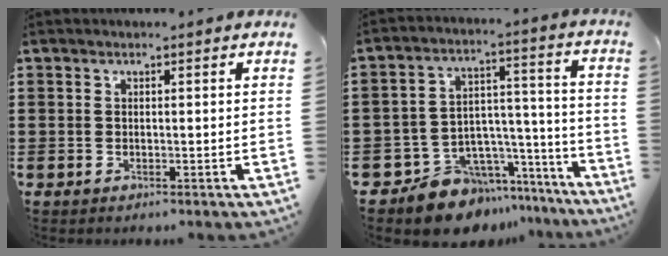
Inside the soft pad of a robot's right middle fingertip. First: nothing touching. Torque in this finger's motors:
{"motor_torque": [1.14, -1.00, 0.13, 0.06]}